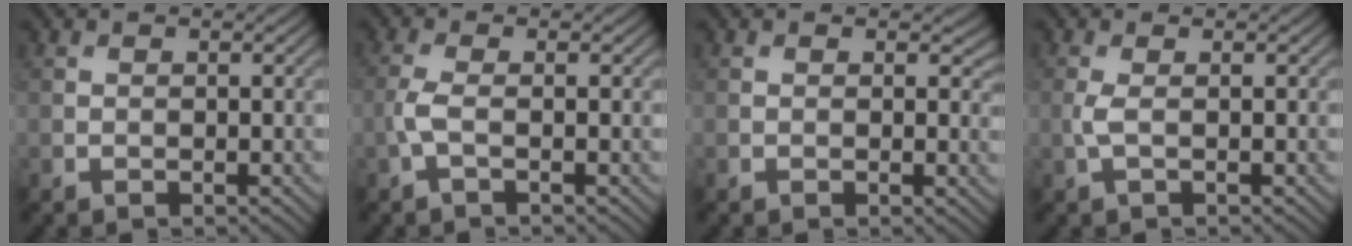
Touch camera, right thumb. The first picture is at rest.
{"total": 2.4, "force": [-0.7, 0.7, 2.2], "torque": [-0.062, 0.005, -0.021]}
{"total": 2.0, "force": [0.5, 1.0, 1.6], "torque": [-0.020, -0.002, 0.007]}
{"total": 1.7, "force": [-0.1, 0.4, 1.7], "torque": [-0.048, 0.005, -0.004]}